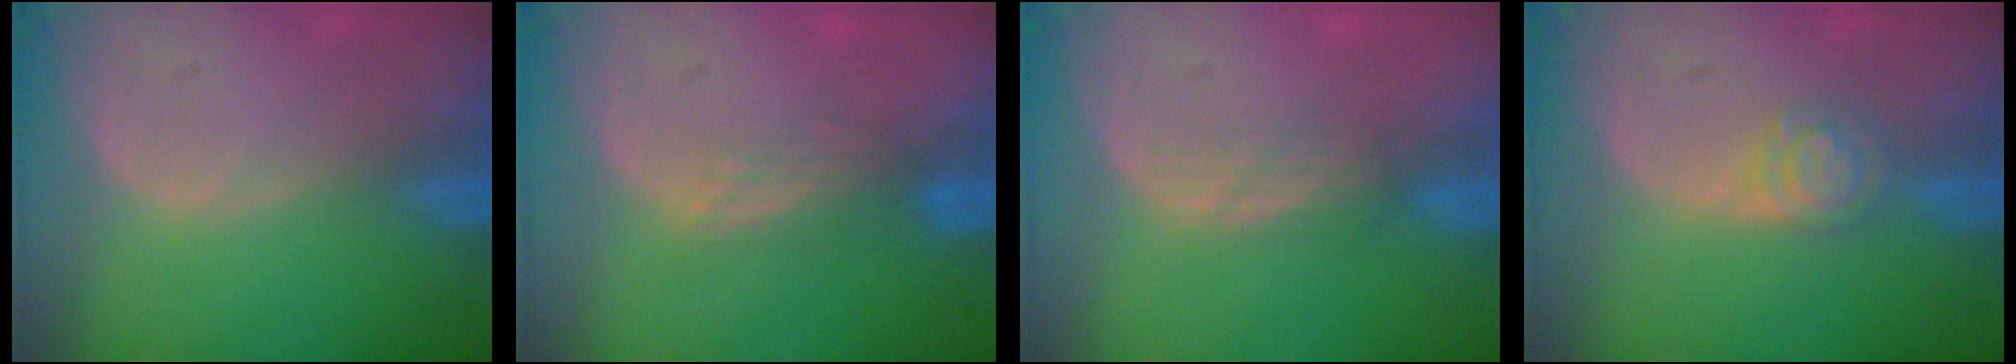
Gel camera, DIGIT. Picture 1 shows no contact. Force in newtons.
{"total": 3.0, "press": 2.5, "slide": 1.7}
{"total": 2.4, "press": 2.3, "slide": 0.5}
{"total": 3.8, "press": 3.8, "slide": 0.2}